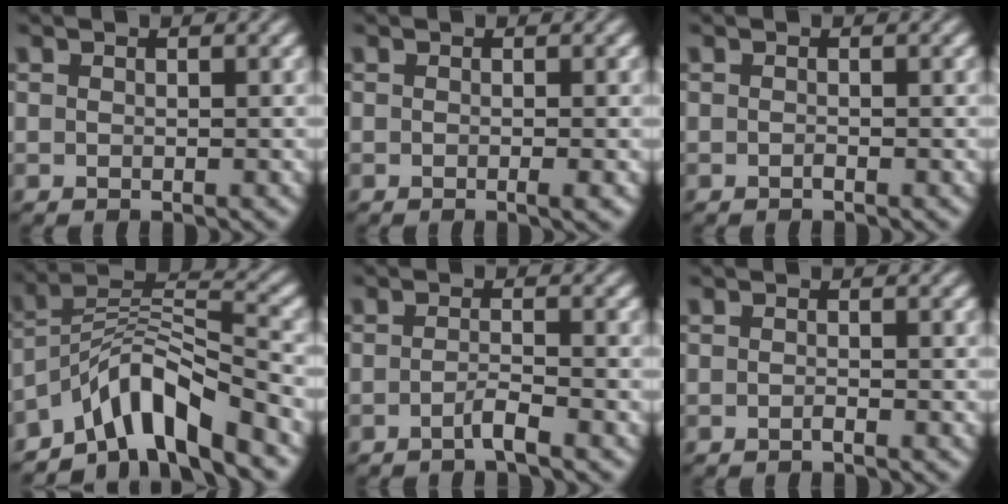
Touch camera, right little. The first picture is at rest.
{"total": 0.9, "force": [-0.4, -0.1, 0.7], "torque": [-0.009, 0.001, -0.008]}
{"total": 0.6, "force": [-0.5, -0.3, 0.0], "torque": [0.004, -0.002, -0.009]}
{"total": 10.4, "force": [-4.1, 6.6, 6.8], "torque": [-0.110, -0.027, -0.063]}
{"total": 1.8, "force": [-1.5, -0.6, 0.9], "torque": [-0.010, -0.005, -0.028]}
{"total": 0.8, "force": [-0.7, -0.3, 0.1], "torque": [0.001, 0.000, -0.016]}